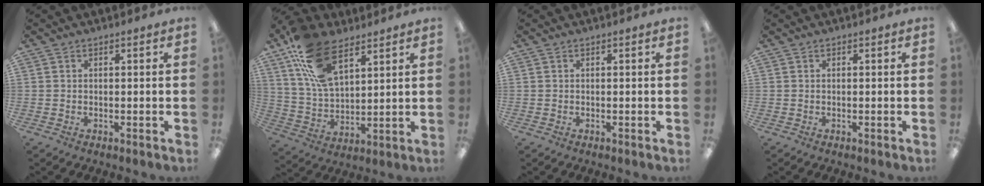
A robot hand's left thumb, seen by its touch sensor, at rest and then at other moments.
{"total": 16.8, "force": [9.8, 8.4, 10.7], "torque": [-0.219, -0.023, 0.183]}
{"total": 0.0}
{"total": 0.0}